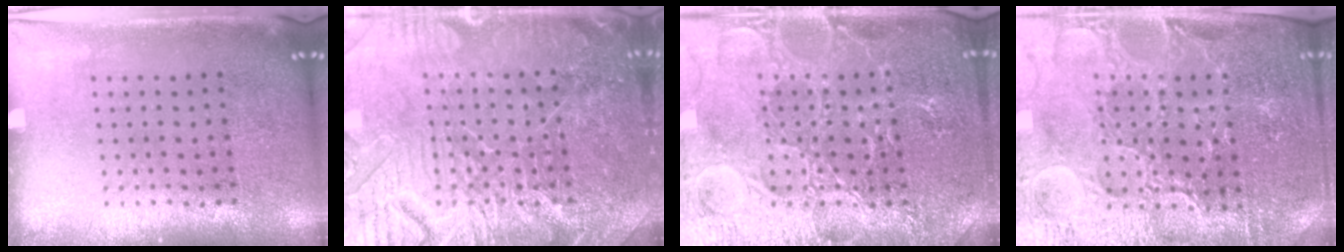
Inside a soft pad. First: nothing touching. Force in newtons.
{"total": 7.4, "press": 7.3, "slide": 1.0}
{"total": 4.7, "press": 4.6, "slide": 0.6}
{"total": 4.2, "press": 4.1, "slide": 1.2}